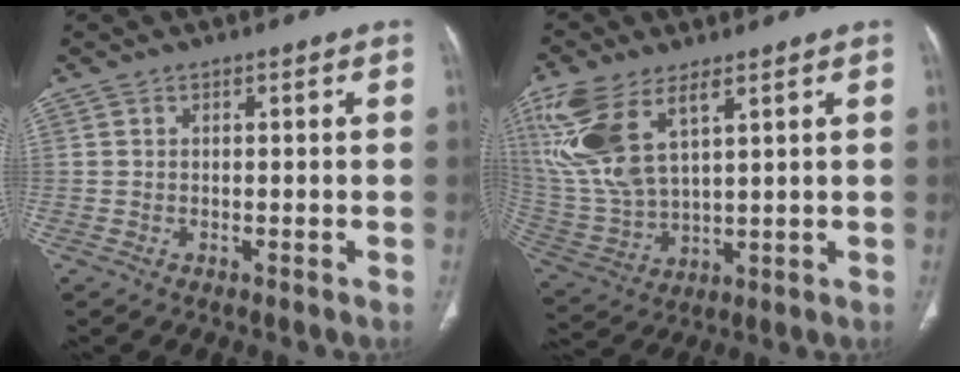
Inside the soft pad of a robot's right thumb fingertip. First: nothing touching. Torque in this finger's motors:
{"motor_torque": [0.28, 0.86, 1.89, 0.88, 0.23]}